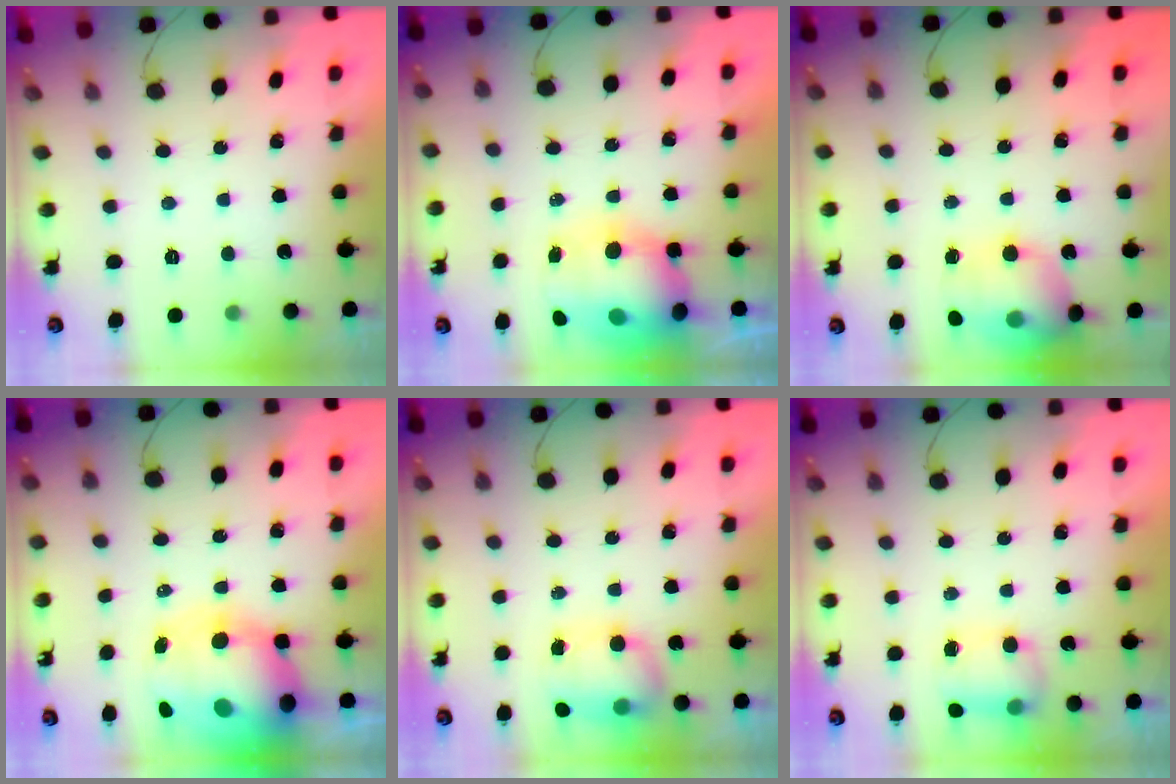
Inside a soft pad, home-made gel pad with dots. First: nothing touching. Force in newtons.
{"total": 17.1, "press": 15.0, "slide": 8.2}
{"total": 17.1, "press": 16.9, "slide": 2.9}
{"total": 18.2, "press": 17.7, "slide": 4.5}
{"total": 7.1, "press": 7.0, "slide": 1.0}
{"total": 6.6, "press": 6.5, "slide": 0.9}